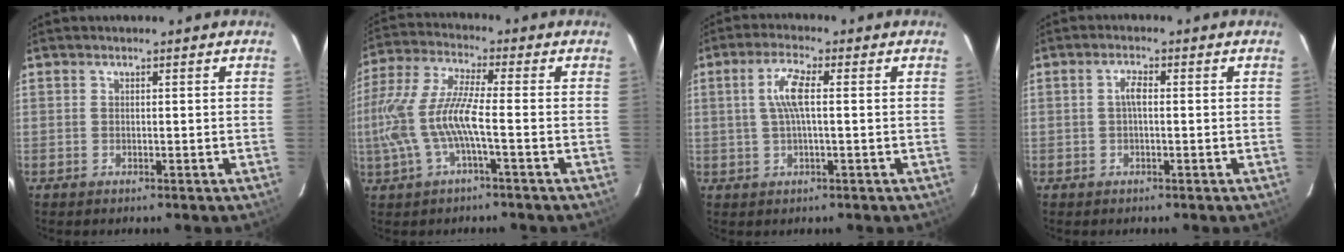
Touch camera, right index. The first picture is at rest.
{"total": 11.9, "force": [-2.9, 1.6, 11.4], "torque": [-0.241, -0.006, -0.050]}
{"total": 5.3, "force": [0.6, 0.8, 5.2], "torque": [-0.102, 0.005, 0.013]}
{"total": 2.0, "force": [-0.1, 0.7, 1.9], "torque": [-0.039, 0.007, -0.002]}